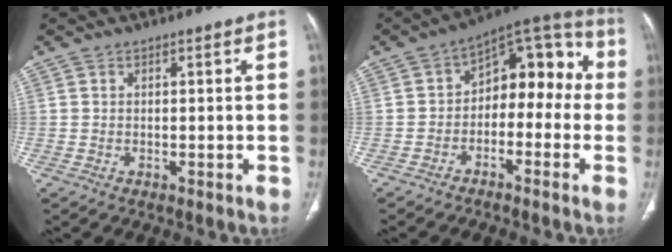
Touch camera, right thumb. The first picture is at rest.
{"total": 13.2, "force": [-1.3, 8.5, 9.9], "torque": [-0.080, 0.060, -0.036]}